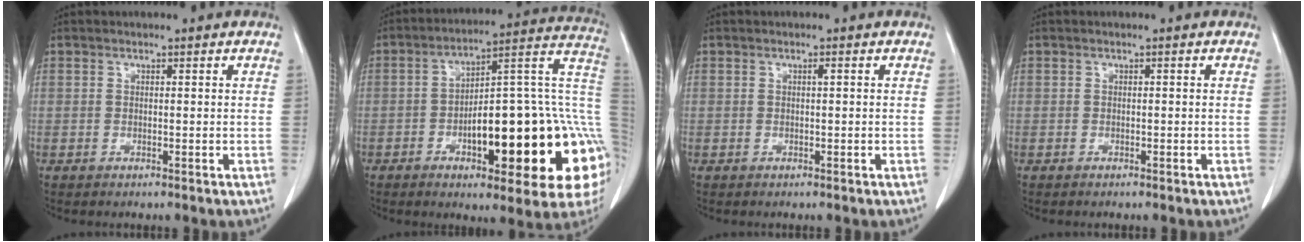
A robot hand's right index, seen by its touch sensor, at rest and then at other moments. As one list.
[{"total": 26.2, "force": [-4.7, 6.2, 25.0], "torque": [-0.253, 0.029, -0.062]}, {"total": 0.6, "force": [0.1, 0.1, 0.6], "torque": [-0.009, 0.000, 0.000]}, {"total": 0.0}]